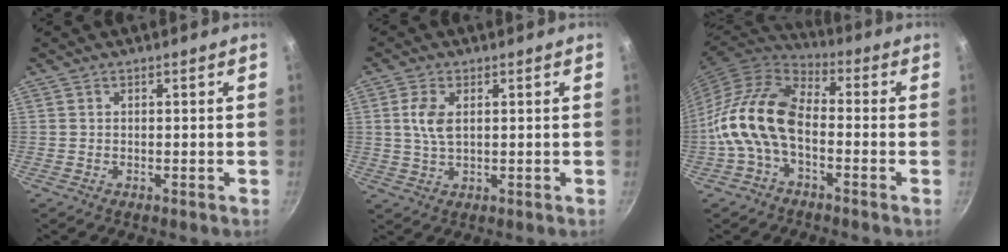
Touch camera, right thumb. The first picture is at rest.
{"total": 5.0, "force": [1.1, 2.7, 4.1], "torque": [-0.084, 0.000, 0.022]}
{"total": 13.9, "force": [-3.3, 8.2, 10.8], "torque": [-0.199, 0.040, -0.079]}